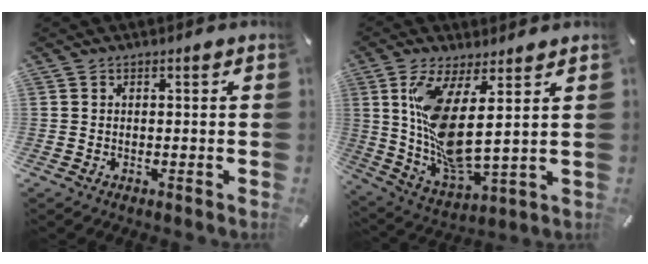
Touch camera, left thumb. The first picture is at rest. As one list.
[{"total": 13.2, "force": [5.1, 3.7, 11.6], "torque": [-0.240, -0.045, 0.089]}]